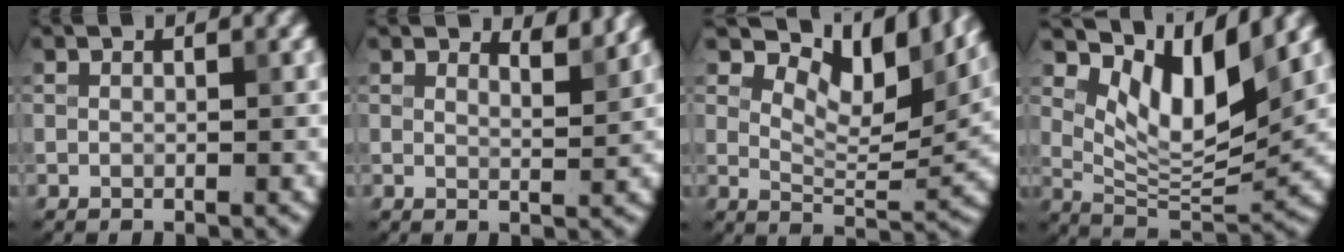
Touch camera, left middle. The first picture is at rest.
{"total": 2.2, "force": [2.2, 0.2, 0.6], "torque": [-0.007, -0.004, 0.025]}
{"total": 9.1, "force": [5.8, 3.9, 5.8], "torque": [-0.086, 0.002, 0.098]}
{"total": 7.6, "force": [3.9, 2.9, 5.8], "torque": [-0.100, -0.015, 0.074]}